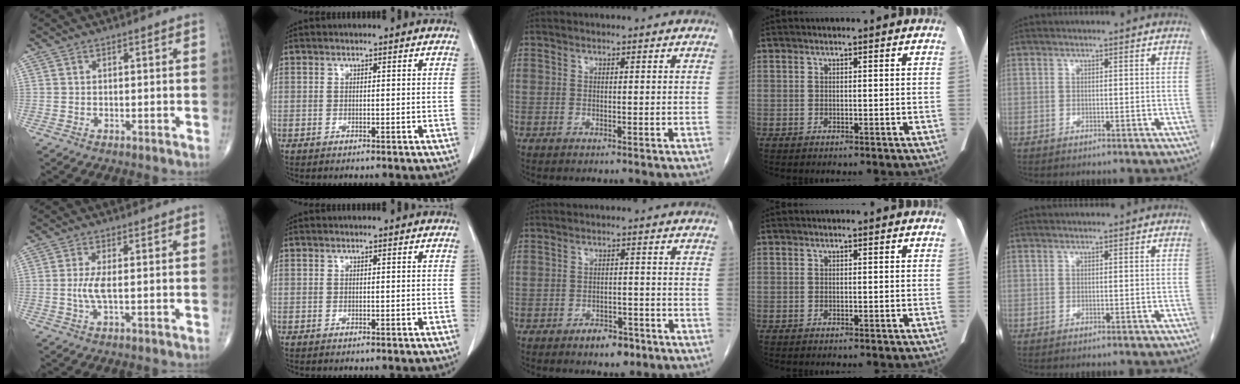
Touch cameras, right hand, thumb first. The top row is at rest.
{"thumb": {"total": 3.1, "force": [-0.1, 0.5, 3.0], "torque": [-0.081, -0.005, -0.004]}, "middle": {"total": 4.0, "force": [-2.7, 2.0, 2.2], "torque": [-0.029, 0.003, -0.034]}}